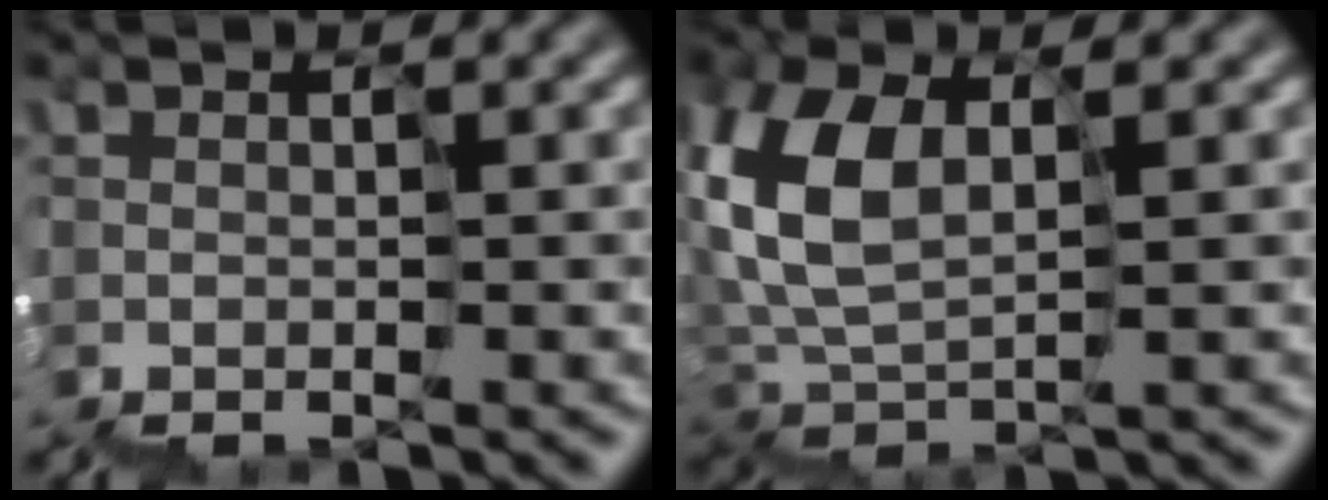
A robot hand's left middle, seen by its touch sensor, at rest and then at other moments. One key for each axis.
{"total": 4.4, "fx": 1.9, "fy": 2.5, "fz": 3.1, "tx": -0.105, "ty": 0.020, "tz": 0.032}